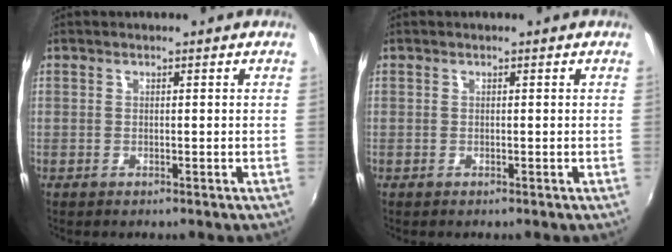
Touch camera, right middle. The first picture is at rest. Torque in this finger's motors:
{"motor_torque": [0.04, -0.12, 0.01, 0.00]}